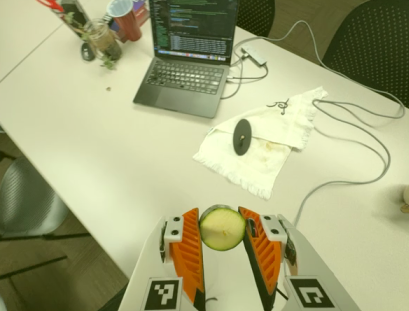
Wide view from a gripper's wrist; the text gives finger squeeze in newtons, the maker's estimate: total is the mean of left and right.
{"total": 10.5, "left": 10.2, "right": 10.8}